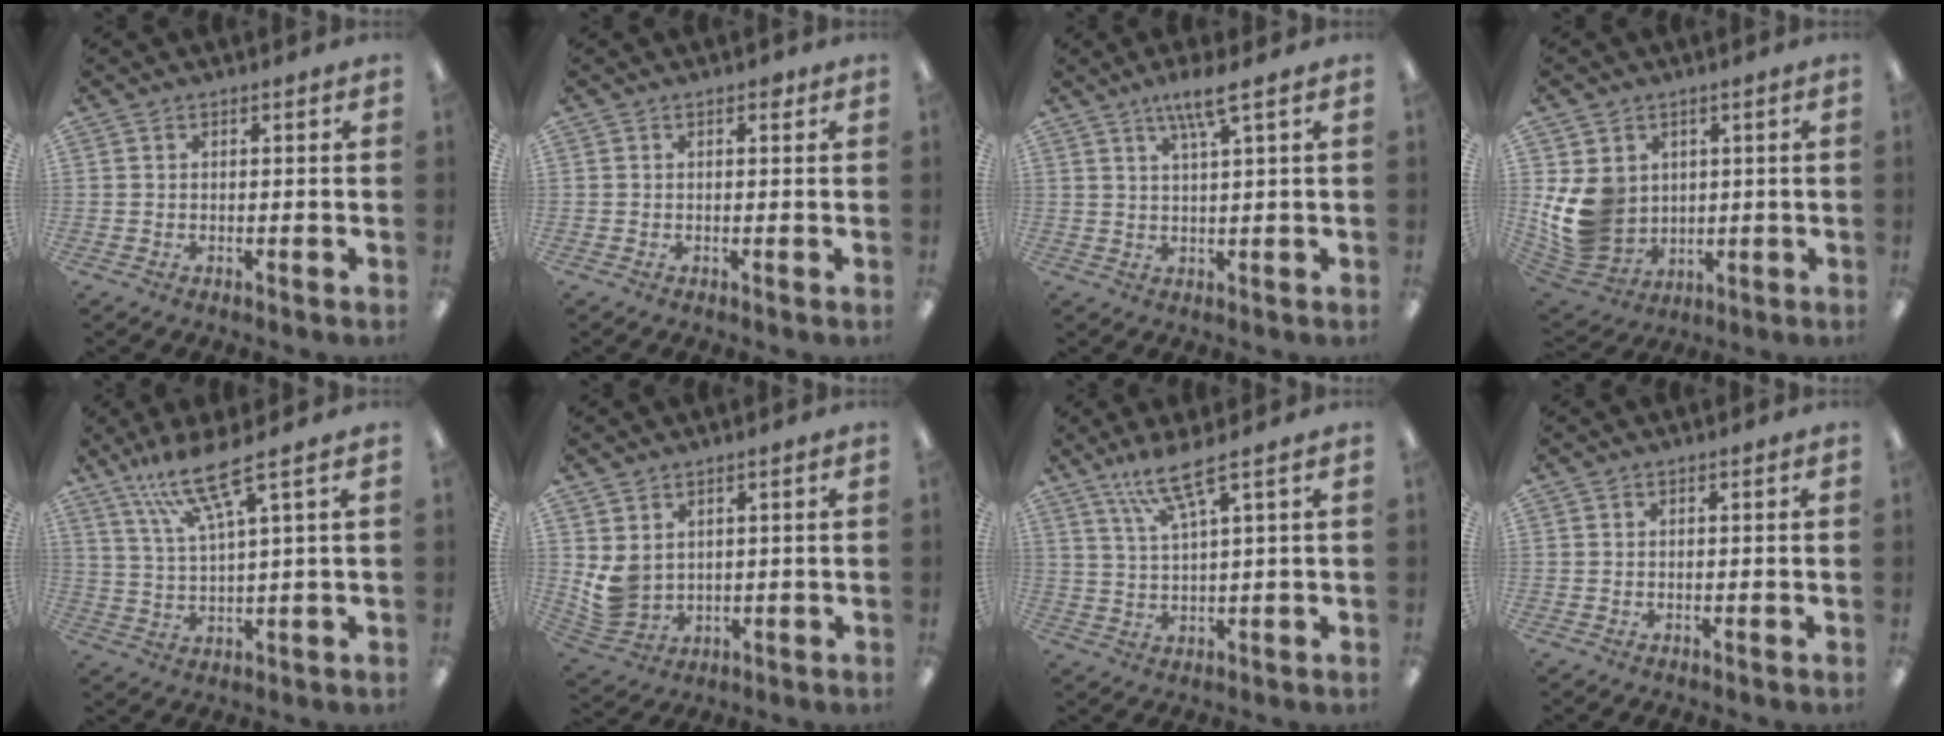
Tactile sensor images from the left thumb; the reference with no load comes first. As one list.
[{"total": 1.1, "force": [0.6, 0.6, 0.7], "torque": [-0.006, 0.000, 0.009]}, {"total": 10.3, "force": [7.3, 1.0, 7.2], "torque": [-0.140, -0.030, 0.124]}, {"total": 12.6, "force": [1.5, 11.0, 6.0], "torque": [-0.147, -0.010, 0.035]}, {"total": 11.7, "force": [7.9, 1.5, 8.5], "torque": [-0.181, -0.028, 0.141]}, {"total": 6.1, "force": [2.1, 5.0, 2.6], "torque": [-0.063, -0.010, 0.044]}, {"total": 8.5, "force": [5.7, 1.1, 6.2], "torque": [-0.134, -0.013, 0.102]}, {"total": 0.0}]